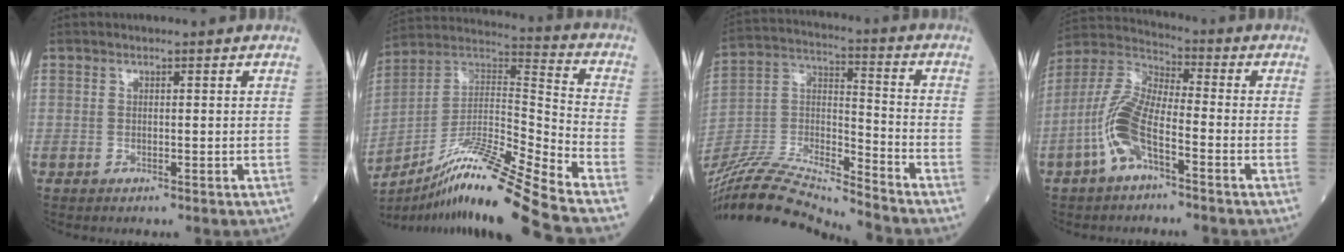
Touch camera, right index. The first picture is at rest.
{"total": 20.1, "force": [-15.4, -1.7, 12.7], "torque": [-0.251, -0.006, -0.284]}
{"total": 19.3, "force": [-18.5, -0.2, 5.5], "torque": [-0.112, 0.014, -0.334]}
{"total": 10.4, "force": [-4.4, 3.6, 8.8], "torque": [-0.205, 0.011, -0.091]}